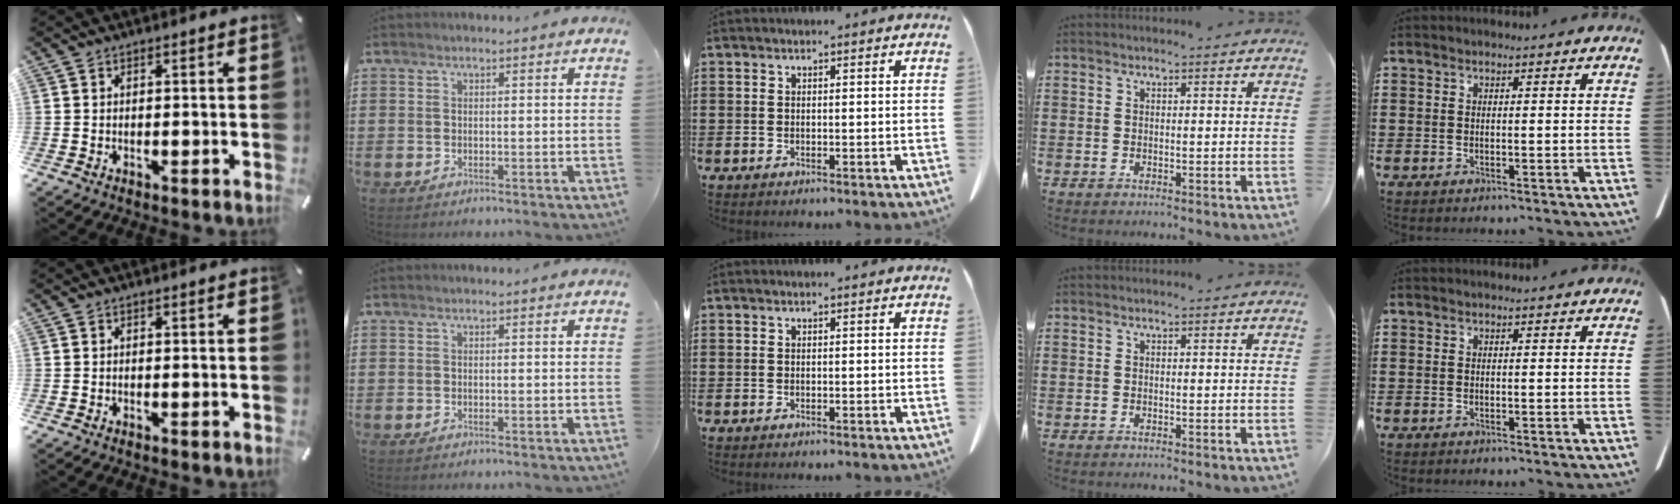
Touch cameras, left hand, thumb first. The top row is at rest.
{}